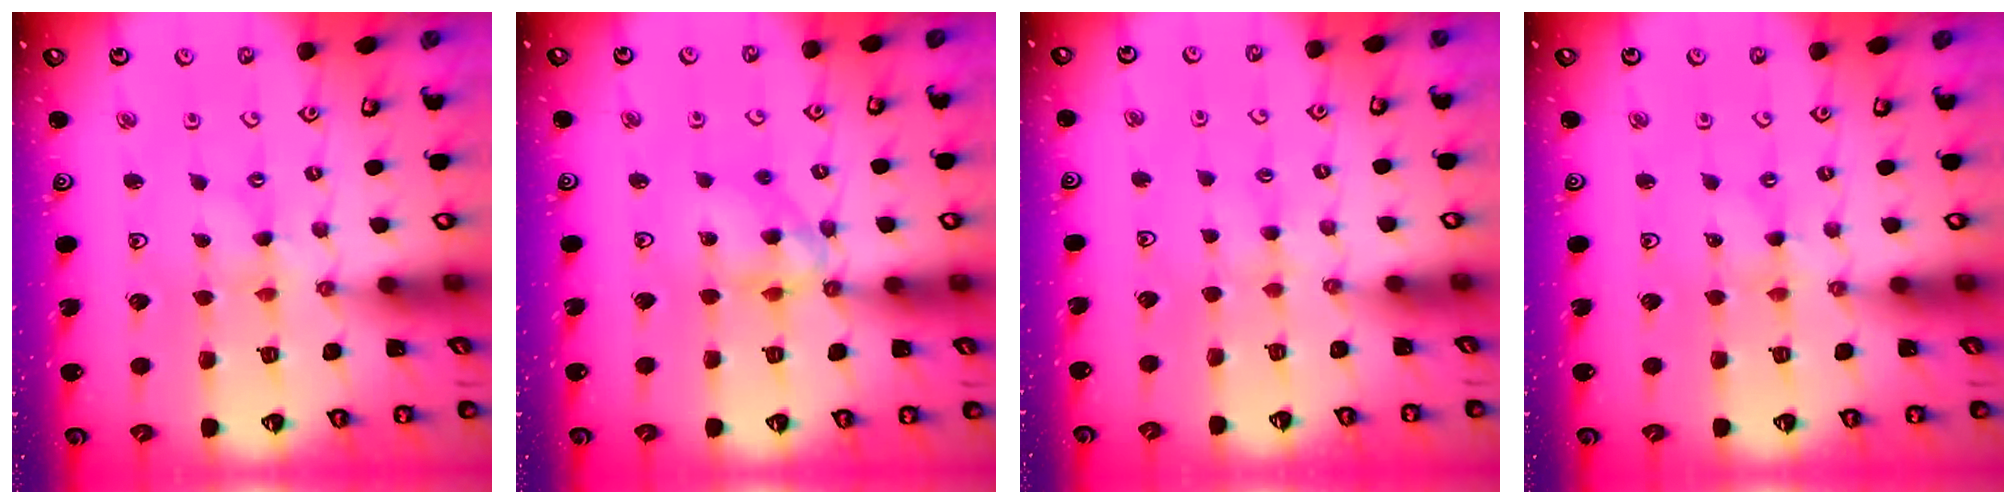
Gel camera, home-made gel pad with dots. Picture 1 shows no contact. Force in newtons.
{"total": 10.2, "press": 10.2, "slide": 1.1}
{"total": 3.1, "press": 3.1, "slide": 0.6}
{"total": 0.0}